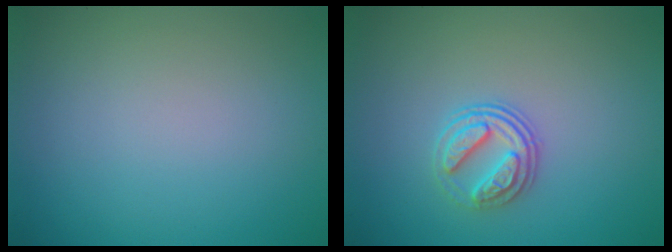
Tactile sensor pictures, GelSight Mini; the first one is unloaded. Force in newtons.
{"total": 2.9, "press": 2.6, "slide": 1.3}